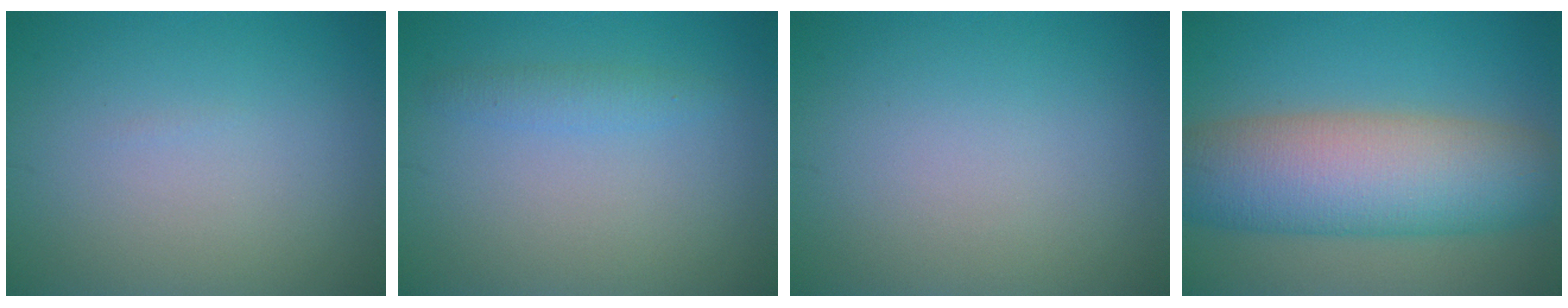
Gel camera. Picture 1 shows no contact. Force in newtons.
{"total": 1.5, "press": 1.5, "slide": 0.1}
{"total": 0.0}
{"total": 10.8, "press": 10.8, "slide": 0.5}